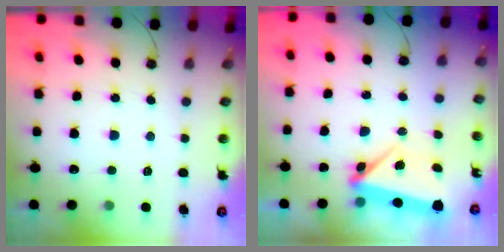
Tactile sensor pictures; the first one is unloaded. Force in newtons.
{"total": 7.7, "press": 5.7, "slide": 5.2}